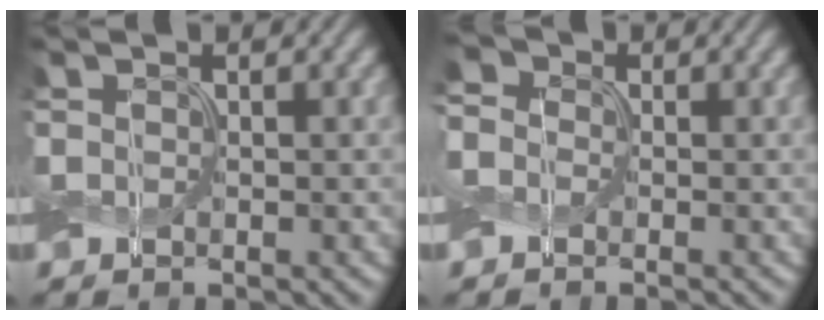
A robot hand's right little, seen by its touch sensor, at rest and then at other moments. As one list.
[{"total": 3.3, "force": [0.1, 3.0, 1.5], "torque": [-0.035, 0.015, -0.022]}]